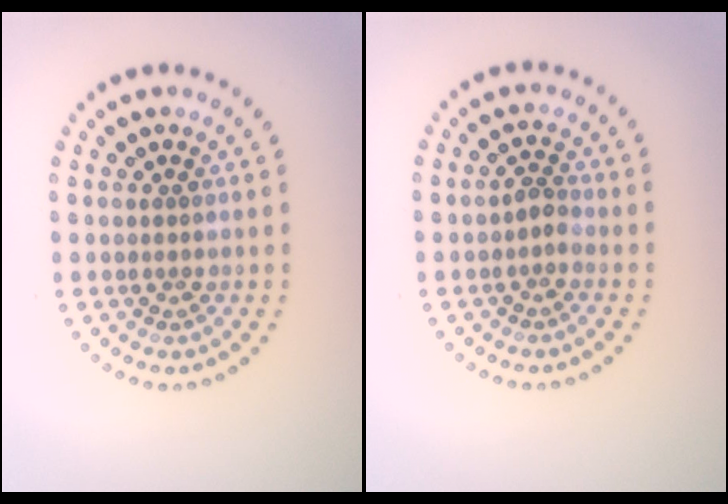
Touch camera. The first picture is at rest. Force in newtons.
{"total": 1.2, "press": 1.0, "slide": 0.6}